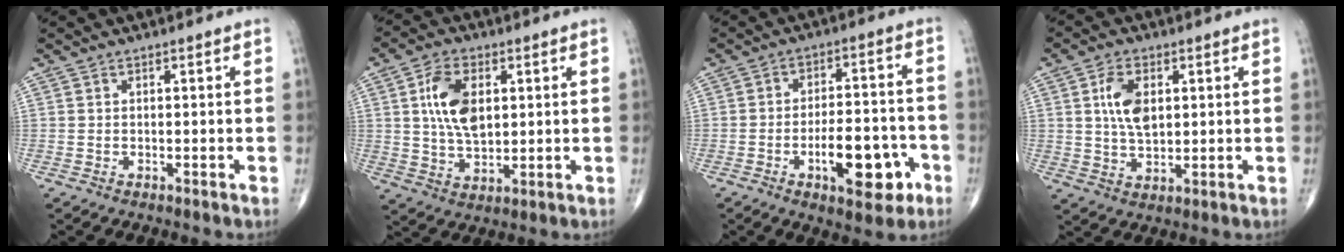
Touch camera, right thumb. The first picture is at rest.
{"total": 10.3, "force": [2.4, 5.9, 8.1], "torque": [-0.141, -0.006, 0.046]}
{"total": 12.6, "force": [-4.9, 5.5, 10.2], "torque": [-0.133, 0.032, -0.068]}
{"total": 7.5, "force": [1.8, 4.2, 5.9], "torque": [-0.105, -0.006, 0.036]}